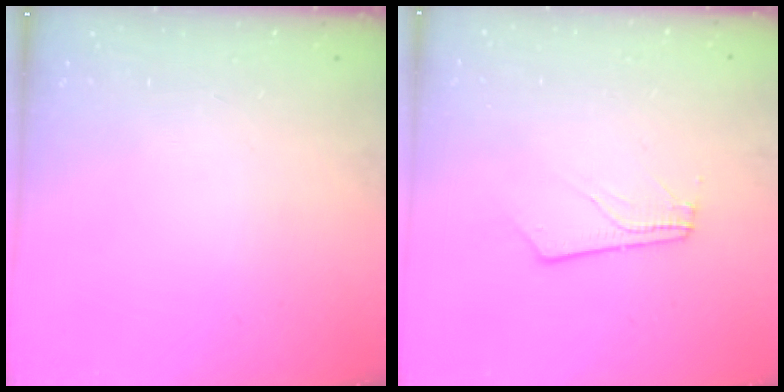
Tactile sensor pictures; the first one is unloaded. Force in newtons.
{"total": 4.9, "press": 4.9, "slide": 0.7}